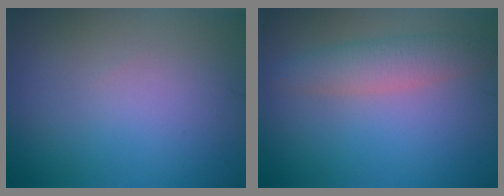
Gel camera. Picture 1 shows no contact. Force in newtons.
{"total": 3.1, "press": 3.1, "slide": 0.1}